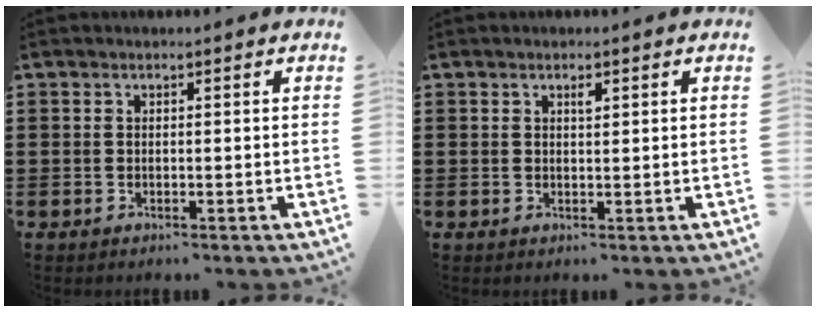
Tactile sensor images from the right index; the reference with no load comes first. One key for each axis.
{"total": 1.2, "fx": 0.6, "fy": 0.5, "fz": 0.9, "tx": -0.018, "ty": 0.003, "tz": 0.011}